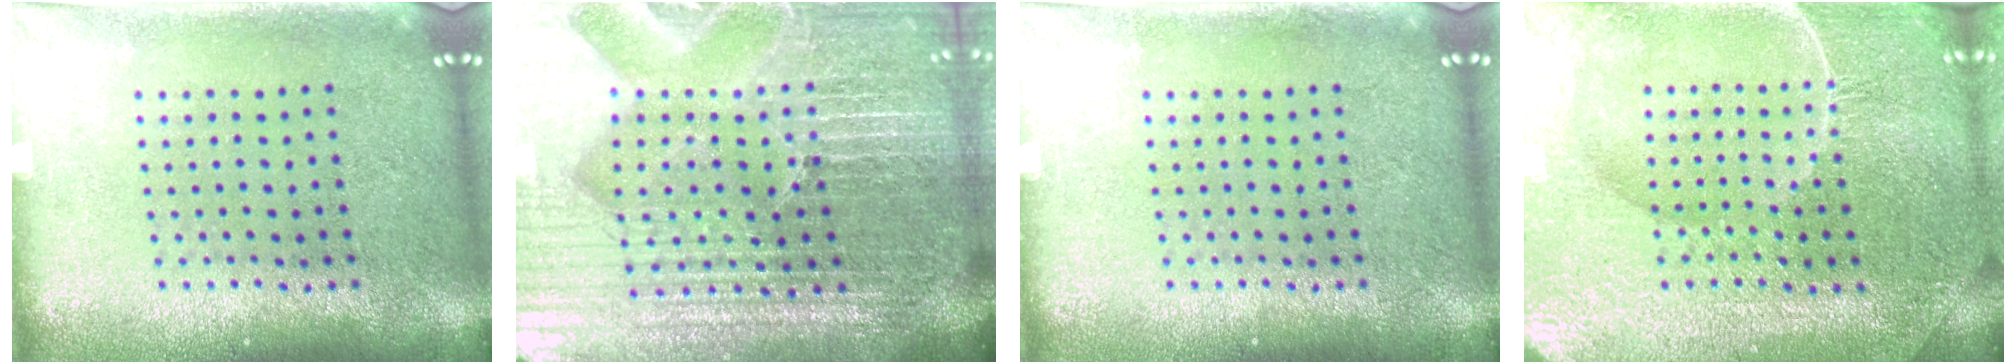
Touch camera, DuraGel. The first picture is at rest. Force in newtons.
{"total": 7.0, "press": 6.2, "slide": 3.4}
{"total": 0.0}
{"total": 4.3, "press": 4.1, "slide": 1.2}